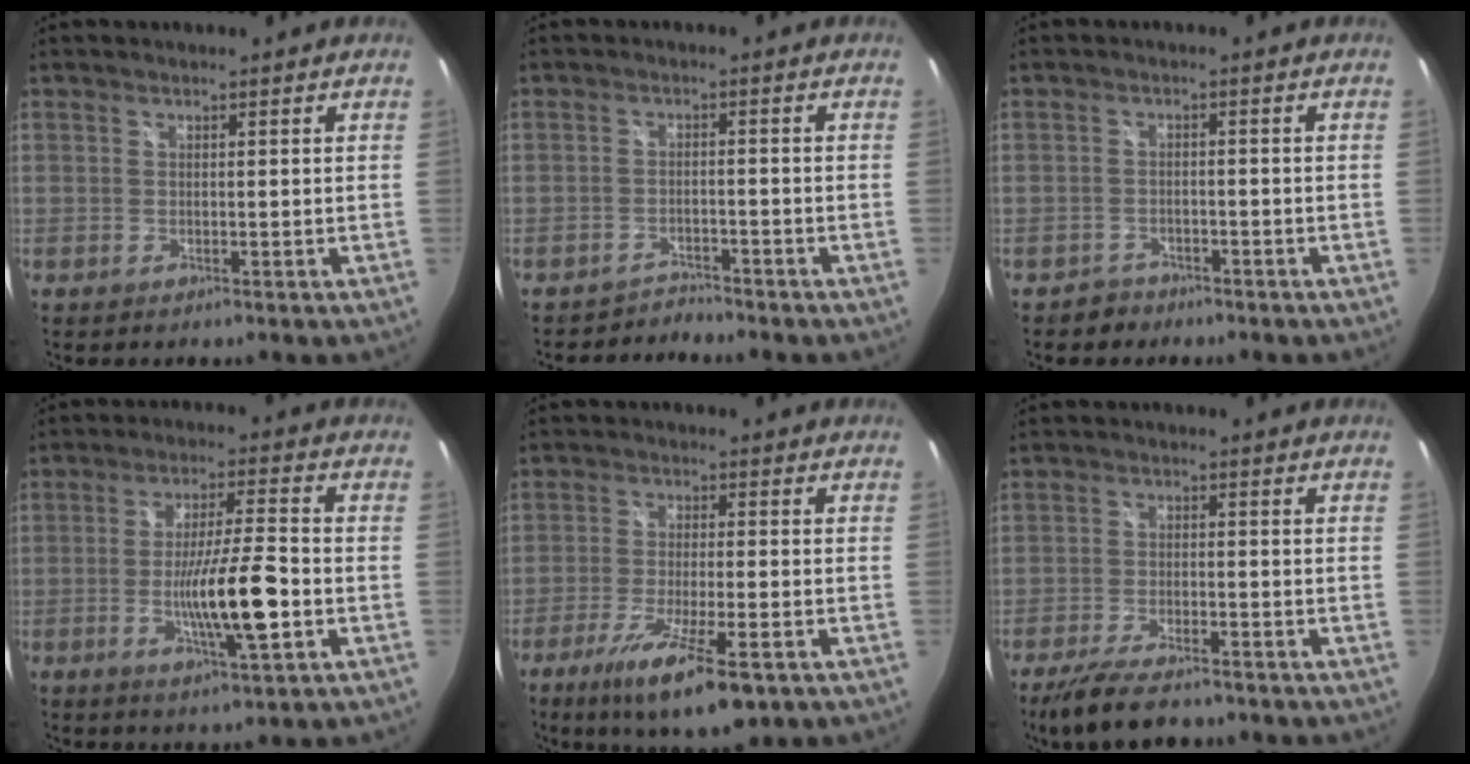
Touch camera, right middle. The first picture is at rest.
{"total": 2.8, "force": [-2.7, 0.6, -0.4], "torque": [0.004, 0.001, -0.048]}
{"total": 2.9, "force": [-2.2, 1.9, 0.0], "torque": [-0.008, 0.005, -0.035]}
{"total": 11.3, "force": [-3.2, 0.9, 10.8], "torque": [-0.193, -0.014, -0.054]}
{"total": 13.4, "force": [-7.8, 2.9, 10.4], "torque": [-0.206, -0.046, -0.132]}
{"total": 10.2, "force": [-8.2, 2.7, 5.4], "torque": [-0.127, -0.027, -0.137]}